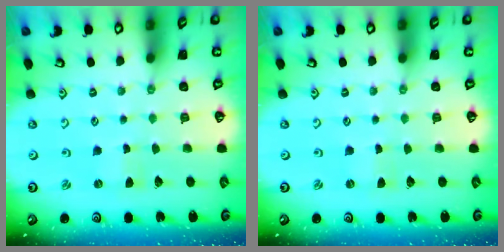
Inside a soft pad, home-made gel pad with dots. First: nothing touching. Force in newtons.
{"total": 0.0}